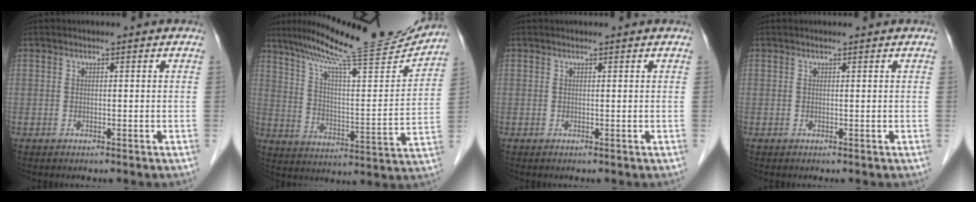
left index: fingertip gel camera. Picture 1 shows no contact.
{"total": 21.6, "force": [19.1, 1.0, 10.0], "torque": [-0.166, -0.025, 0.283]}
{"total": 1.0, "force": [1.0, 0.1, 0.2], "torque": [-0.009, 0.007, 0.013]}
{"total": 0.6, "force": [0.5, 0.1, 0.1], "torque": [-0.008, 0.004, 0.008]}